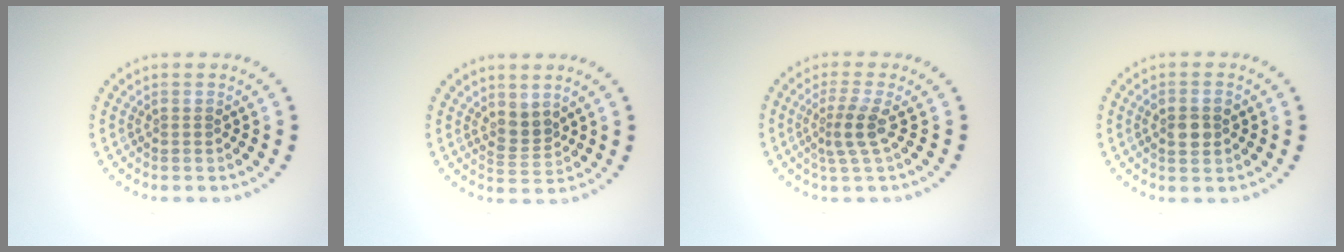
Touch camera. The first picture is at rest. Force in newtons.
{"total": 2.1, "press": 1.6, "slide": 1.4}
{"total": 2.4, "press": 1.8, "slide": 1.6}
{"total": 2.4, "press": 2.4, "slide": 0.2}